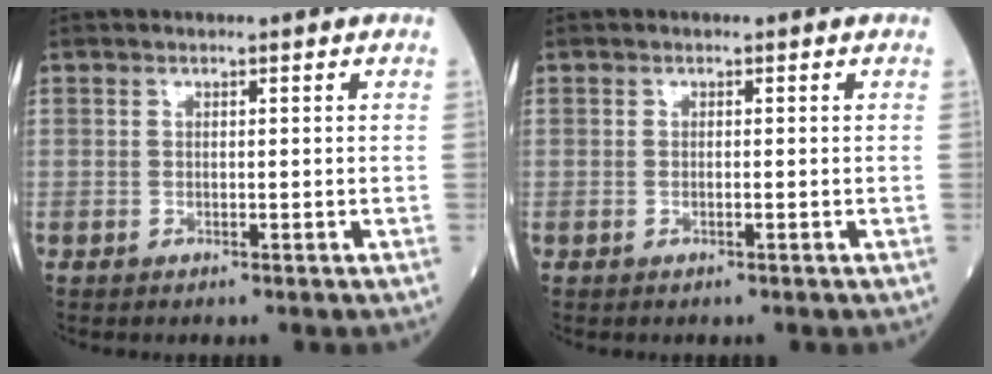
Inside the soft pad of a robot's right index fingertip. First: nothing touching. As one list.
[{"total": 0.0}]